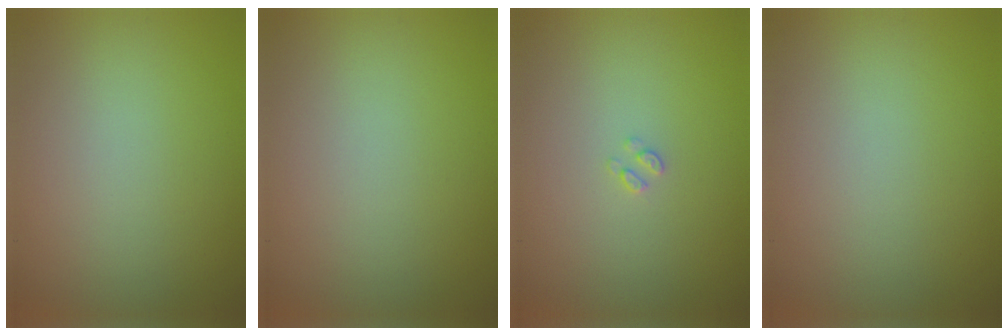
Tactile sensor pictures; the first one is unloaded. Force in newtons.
{"total": 0.0}
{"total": 0.7, "press": 0.6, "slide": 0.1}
{"total": 0.0}